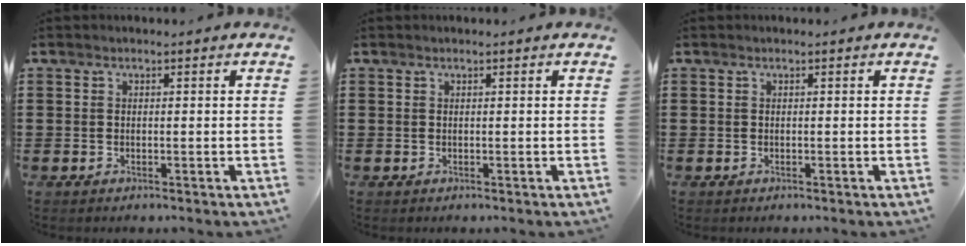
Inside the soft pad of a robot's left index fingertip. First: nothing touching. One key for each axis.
{"total": 0.0}
{"total": 0.0}